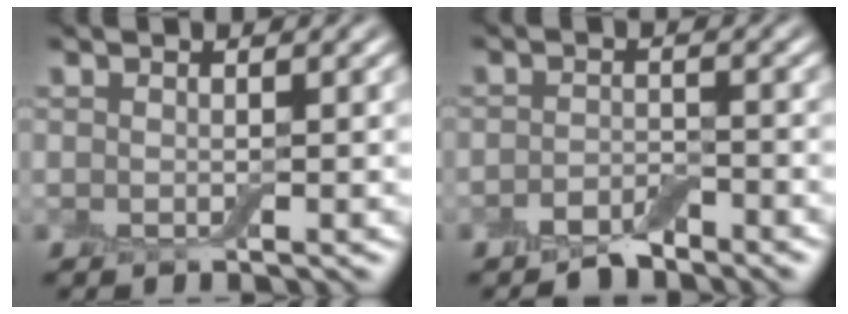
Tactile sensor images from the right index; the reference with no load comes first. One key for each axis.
{"total": 2.4, "fx": -1.9, "fy": 0.9, "fz": 1.1, "tx": -0.017, "ty": 0.005, "tz": -0.038}